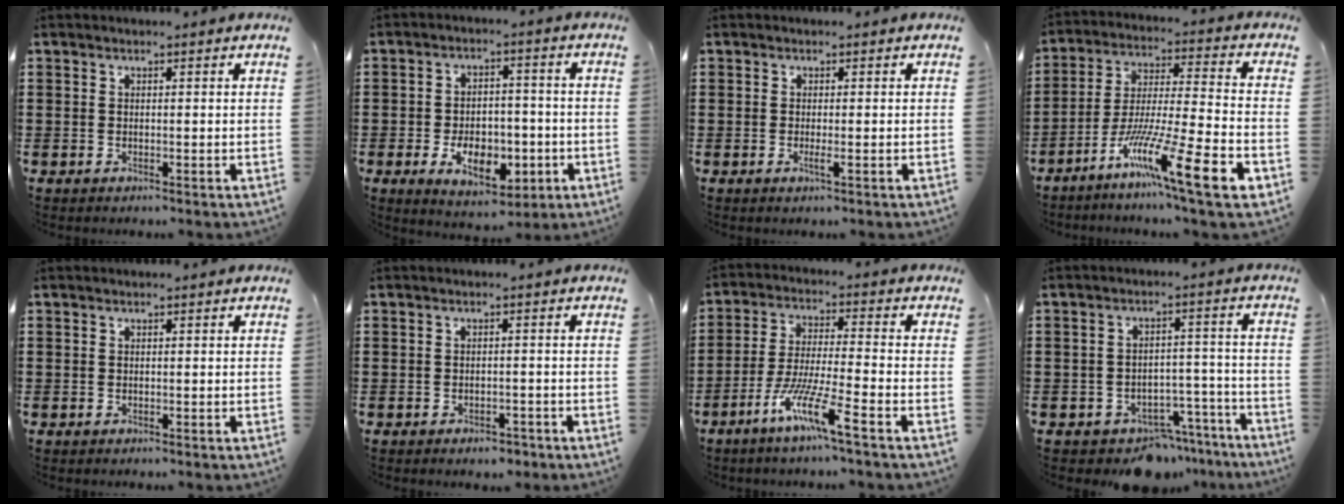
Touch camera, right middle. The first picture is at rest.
{"total": 7.8, "force": [-3.2, 4.4, 5.5], "torque": [-0.073, 0.004, -0.060]}
{"total": 1.0, "force": [-0.3, 0.0, 0.9], "torque": [-0.018, -0.004, -0.004]}
{"total": 14.2, "force": [-8.7, 0.9, 11.1], "torque": [-0.203, -0.001, -0.159]}
{"total": 0.0}
{"total": 1.6, "force": [-1.5, 0.6, 0.3], "torque": [-0.012, -0.002, -0.031]}
{"total": 8.9, "force": [-5.7, 0.5, 6.9], "torque": [-0.135, -0.004, -0.109]}
{"total": 5.5, "force": [-5.0, 2.1, 1.0], "torque": [-0.017, 0.022, -0.098]}